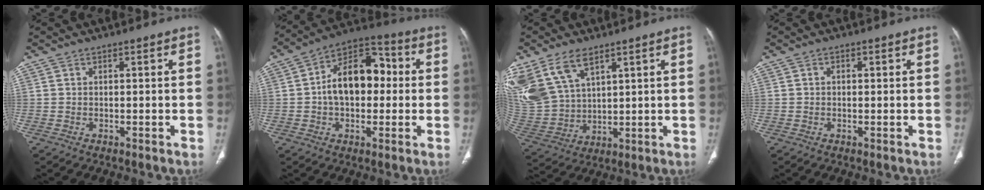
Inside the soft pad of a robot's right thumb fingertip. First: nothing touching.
{"total": 14.9, "force": [0.5, 9.5, 11.4], "torque": [-0.151, 0.038, -0.002]}
{"total": 16.2, "force": [9.0, 9.3, 9.8], "torque": [-0.214, -0.024, 0.199]}
{"total": 0.8, "force": [0.1, 0.6, 0.5], "torque": [-0.006, 0.000, 0.000]}